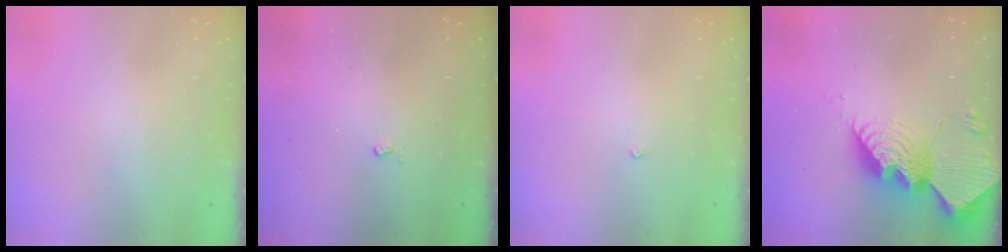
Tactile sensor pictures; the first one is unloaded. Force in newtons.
{"total": 2.6, "press": 2.6, "slide": 0.4}
{"total": 2.4, "press": 2.3, "slide": 0.4}
{"total": 19.5, "press": 19.4, "slide": 1.7}